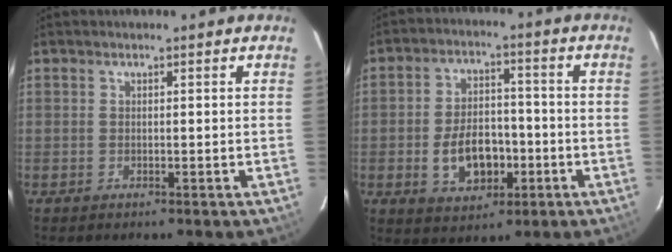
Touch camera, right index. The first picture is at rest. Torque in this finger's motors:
{"motor_torque": [0.99, -0.85, 0.57, 0.10]}